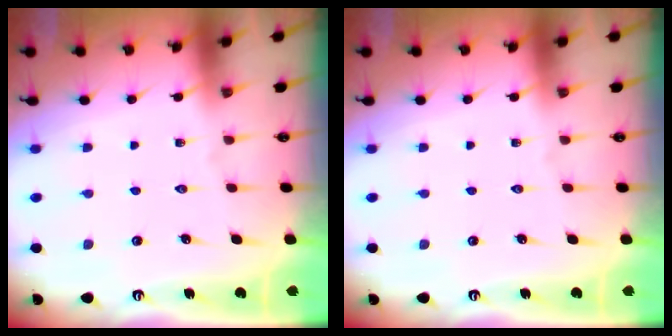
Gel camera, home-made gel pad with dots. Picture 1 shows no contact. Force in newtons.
{"total": 0.0}